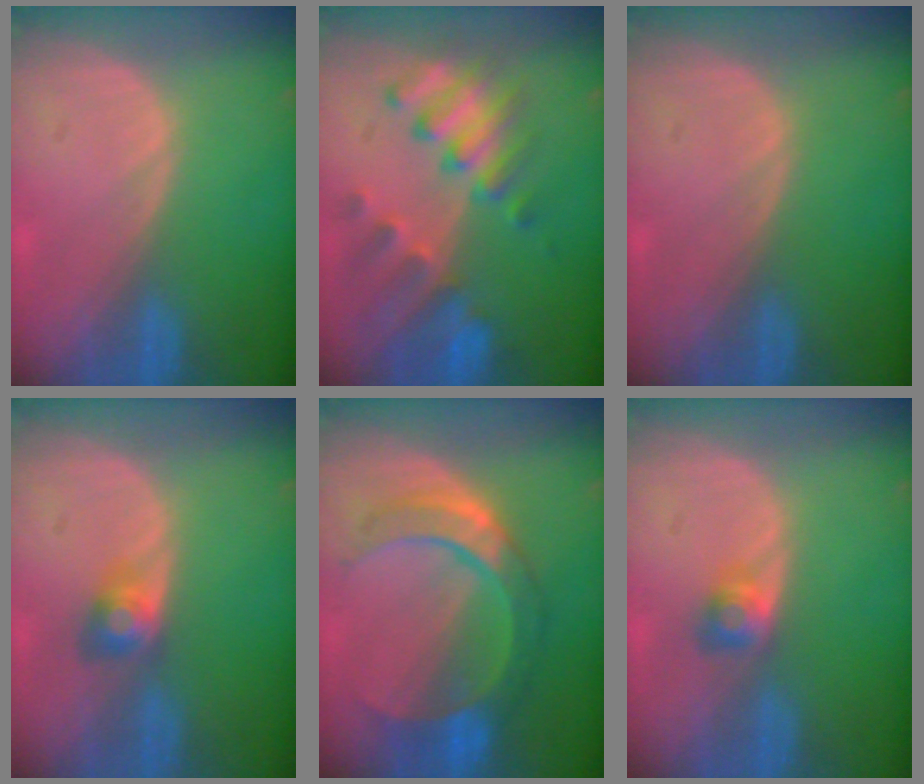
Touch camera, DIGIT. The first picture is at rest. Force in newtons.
{"total": 9.2, "press": 8.4, "slide": 3.9}
{"total": 0.0}
{"total": 2.9, "press": 2.8, "slide": 0.1}
{"total": 8.3, "press": 8.3, "slide": 0.5}
{"total": 2.6, "press": 2.4, "slide": 1.0}